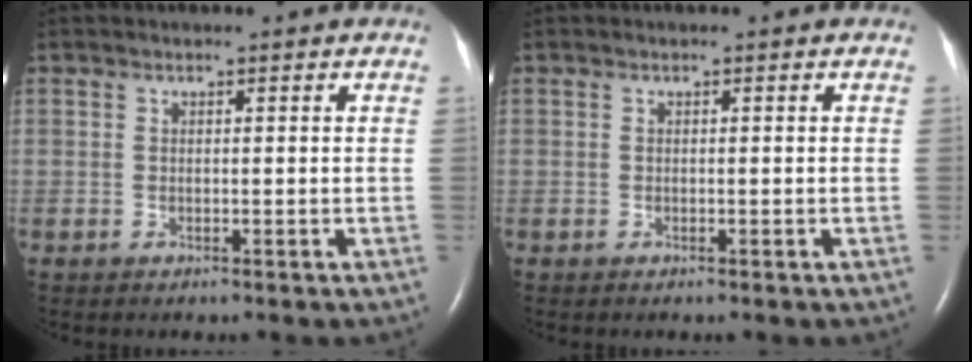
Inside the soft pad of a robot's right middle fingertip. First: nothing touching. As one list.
[{"total": 0.0}]